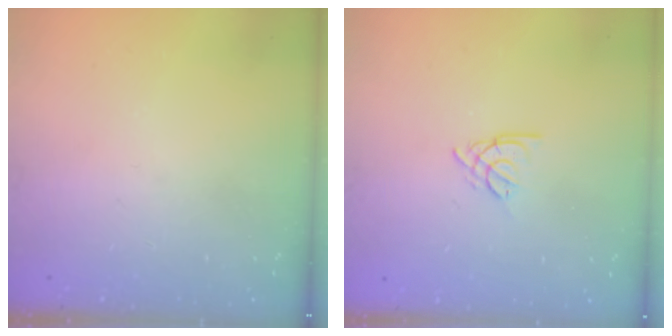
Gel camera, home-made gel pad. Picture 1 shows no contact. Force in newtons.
{"total": 2.5, "press": 2.5, "slide": 0.7}